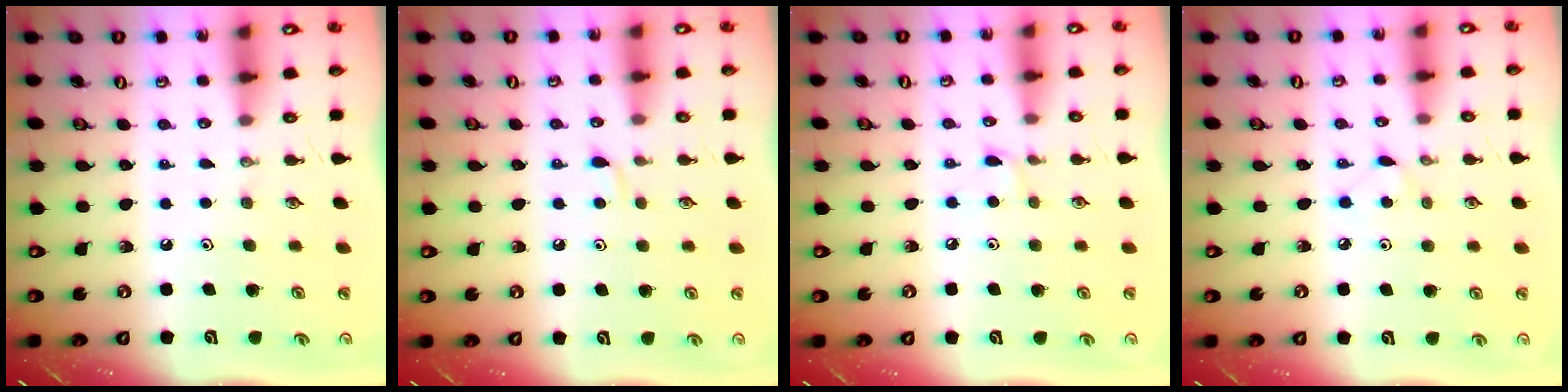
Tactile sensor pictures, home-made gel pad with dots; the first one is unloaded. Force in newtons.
{"total": 3.3, "press": 3.3, "slide": 0.6}
{"total": 4.3, "press": 4.2, "slide": 0.4}
{"total": 3.8, "press": 3.7, "slide": 0.5}